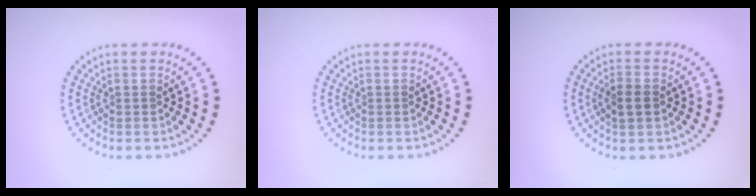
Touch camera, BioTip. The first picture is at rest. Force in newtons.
{"total": 0.0}
{"total": 1.9, "press": 1.9, "slide": 0.2}